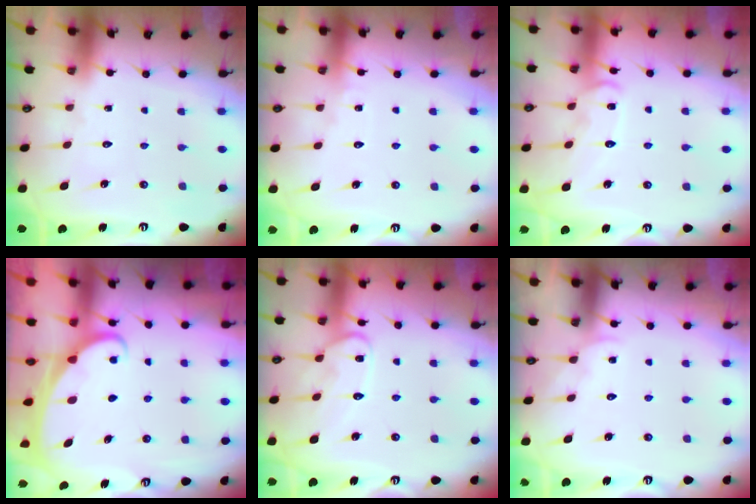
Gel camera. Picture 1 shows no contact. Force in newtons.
{"total": 3.2, "press": 3.2, "slide": 0.4}
{"total": 9.8, "press": 9.8, "slide": 0.7}
{"total": 1.8, "press": 1.8, "slide": 0.1}
{"total": 11.5, "press": 11.5, "slide": 1.0}
{"total": 2.5, "press": 2.5, "slide": 0.4}